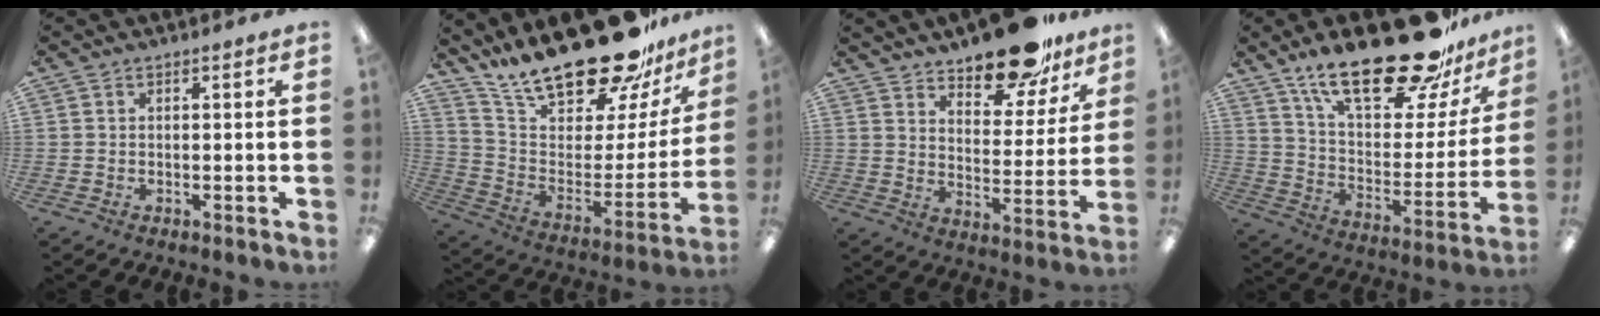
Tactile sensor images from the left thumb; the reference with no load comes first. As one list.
[{"total": 24.4, "force": [19.9, 7.4, 12.1], "torque": [-0.198, -0.146, 0.344]}, {"total": 16.8, "force": [13.8, 6.4, 7.2], "torque": [-0.100, -0.094, 0.241]}, {"total": 27.7, "force": [19.8, 9.7, 16.8], "torque": [-0.260, -0.123, 0.332]}]